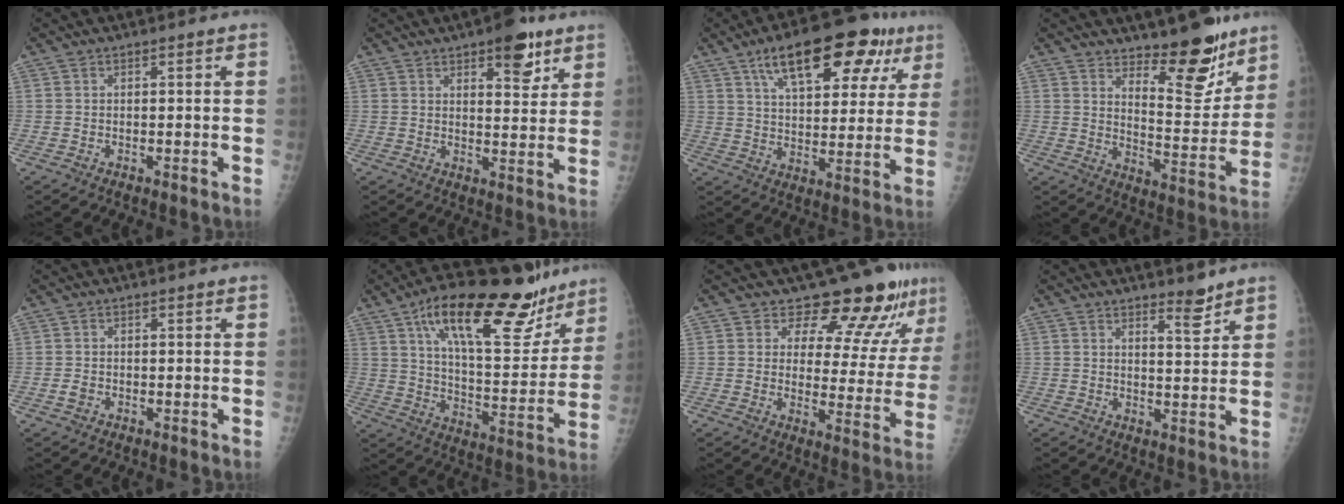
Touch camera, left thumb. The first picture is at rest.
{"total": 8.4, "force": [5.1, 3.5, 5.7], "torque": [-0.054, -0.026, 0.068]}
{"total": 20.6, "force": [11.5, 9.0, 14.6], "torque": [-0.176, -0.011, 0.174]}
{"total": 13.0, "force": [9.6, 4.5, 7.5], "torque": [-0.065, -0.085, 0.154]}
{"total": 1.3, "force": [-0.5, 1.0, 0.7], "torque": [-0.012, 0.001, -0.009]}
{"total": 26.6, "force": [16.7, 9.9, 18.2], "torque": [-0.237, -0.046, 0.262]}
{"total": 14.1, "force": [11.4, 5.6, 6.2], "torque": [-0.035, -0.080, 0.136]}
{"total": 3.8, "force": [3.1, 0.9, 1.9], "torque": [-0.019, -0.029, 0.046]}